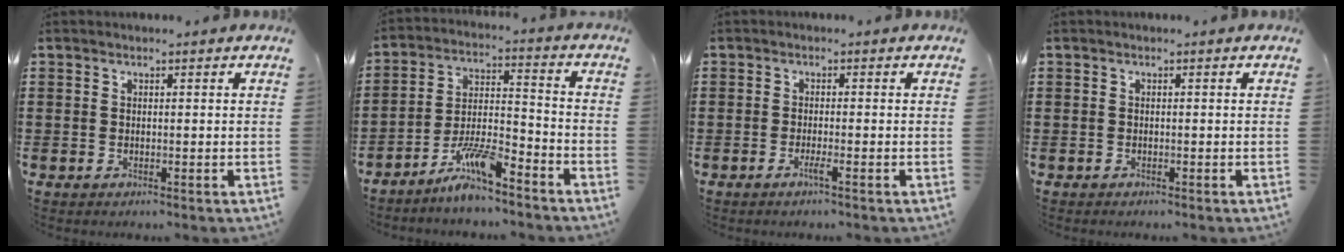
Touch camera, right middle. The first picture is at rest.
{"total": 8.5, "force": [-6.7, 1.2, 5.1], "torque": [-0.115, -0.004, -0.130]}
{"total": 1.6, "force": [-0.9, -0.1, 1.3], "torque": [-0.023, -0.004, -0.016]}
{"total": 0.0}